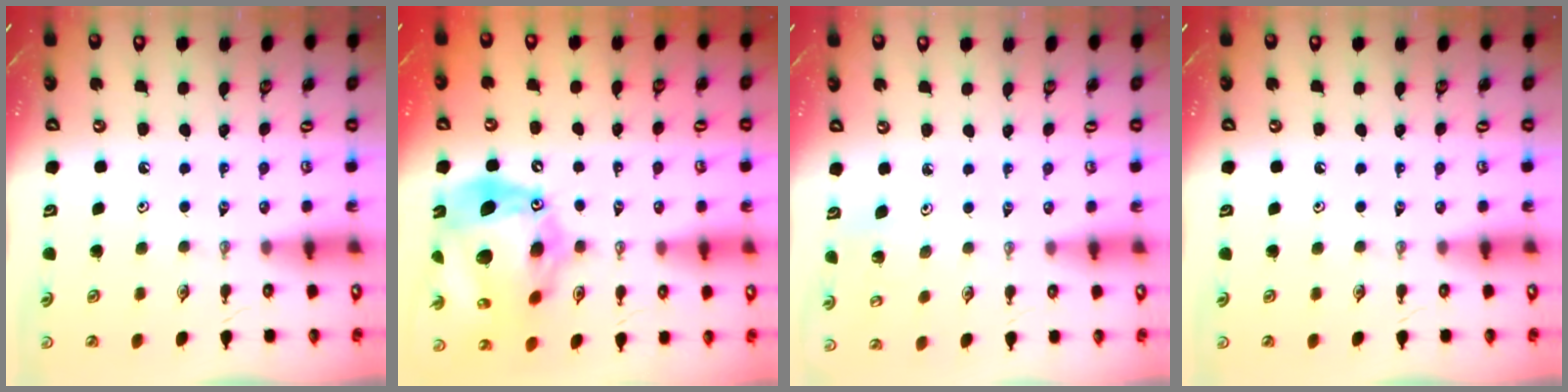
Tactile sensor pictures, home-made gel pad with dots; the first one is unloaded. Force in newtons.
{"total": 22.8, "press": 22.7, "slide": 2.3}
{"total": 2.8, "press": 2.7, "slide": 0.5}
{"total": 0.0}